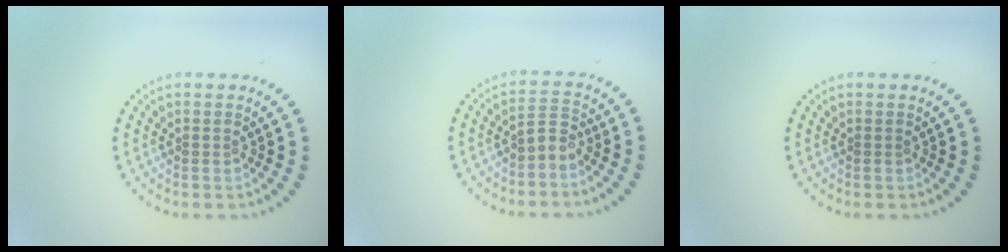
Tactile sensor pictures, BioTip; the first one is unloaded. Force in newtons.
{"total": 1.7, "press": 1.3, "slide": 1.1}
{"total": 0.0}